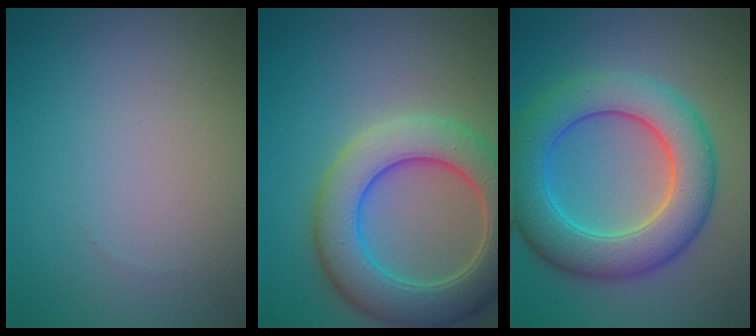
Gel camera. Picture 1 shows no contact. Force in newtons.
{"total": 7.8, "press": 7.8, "slide": 0.9}
{"total": 8.1, "press": 8.1, "slide": 0.2}